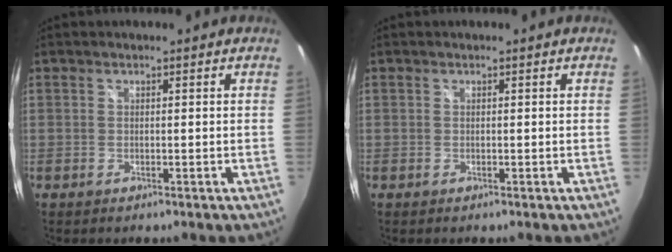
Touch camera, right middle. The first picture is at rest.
{"total": 0.0}